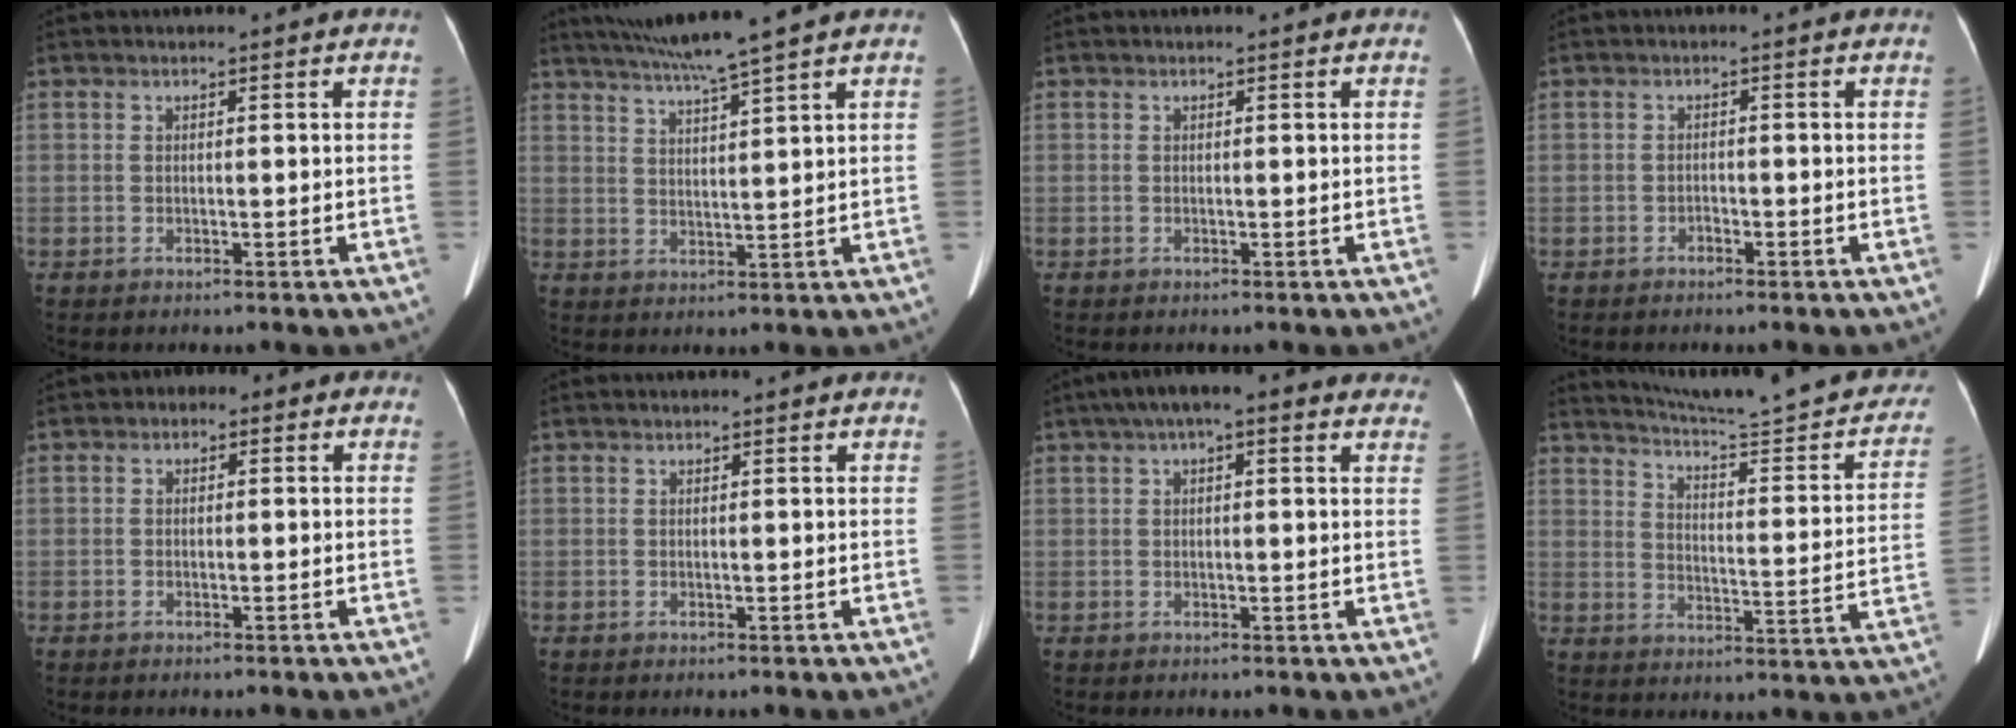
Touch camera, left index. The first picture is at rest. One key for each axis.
{"total": 7.7, "fx": 6.5, "fy": -1.8, "fz": 3.8, "tx": -0.065, "ty": 0.005, "tz": 0.110}
{"total": 0.0}
{"total": 0.8, "fx": -0.7, "fy": 0.3, "fz": 0.2, "tx": -0.003, "ty": 0.001, "tz": -0.014}
{"total": 2.5, "fx": -0.5, "fy": 2.0, "fz": 1.4, "tx": -0.013, "ty": 0.019, "tz": -0.015}
{"total": 0.0}
{"total": 9.3, "fx": 5.7, "fy": 2.9, "fz": 6.8, "tx": -0.092, "ty": 0.045, "tz": 0.072}
{"total": 24.7, "fx": 22.2, "fy": 1.8, "fz": 10.7, "tx": -0.147, "ty": -0.065, "tz": 0.274}